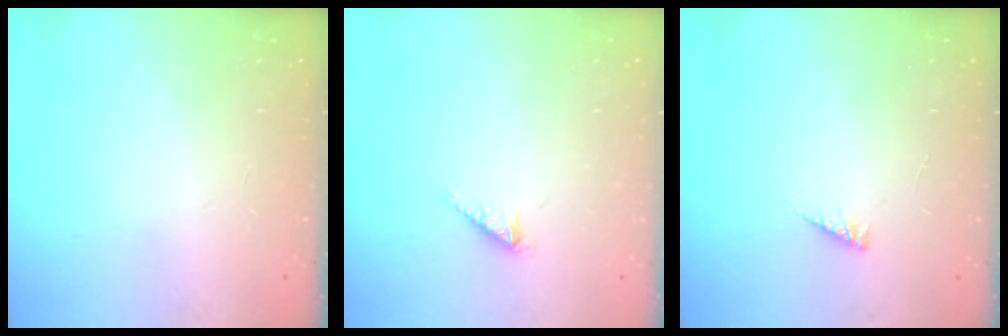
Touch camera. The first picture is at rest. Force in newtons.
{"total": 0.8, "press": 0.7, "slide": 0.1}
{"total": 3.7, "press": 3.7, "slide": 0.5}